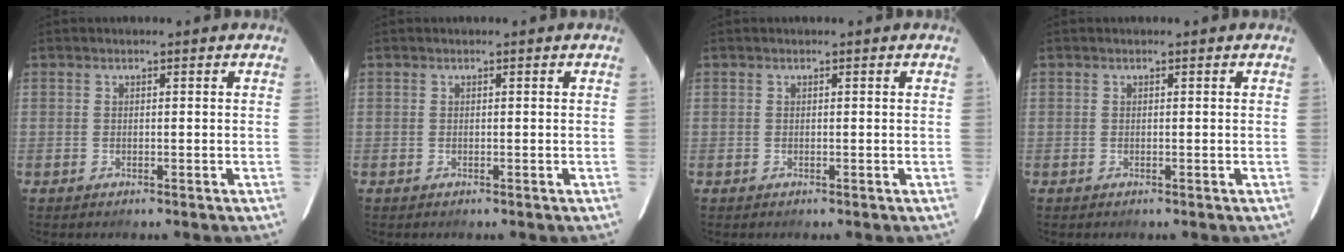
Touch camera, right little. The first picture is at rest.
{"total": 0.0}
{"total": 0.0}
{"total": 0.0}